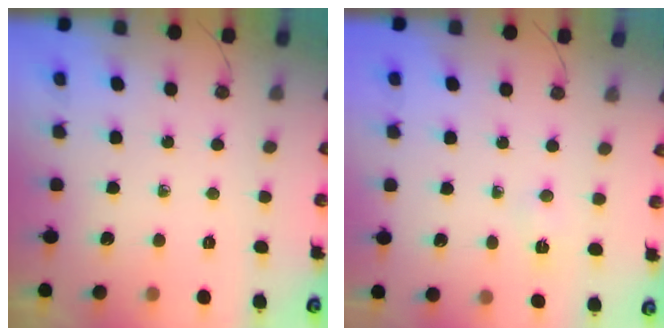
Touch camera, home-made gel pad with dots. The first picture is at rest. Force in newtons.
{"total": 2.7, "press": 1.1, "slide": 2.5}